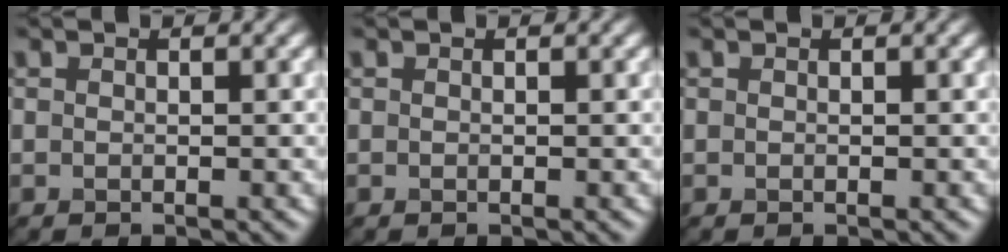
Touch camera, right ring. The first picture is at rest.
{"total": 0.0}
{"total": 0.0}